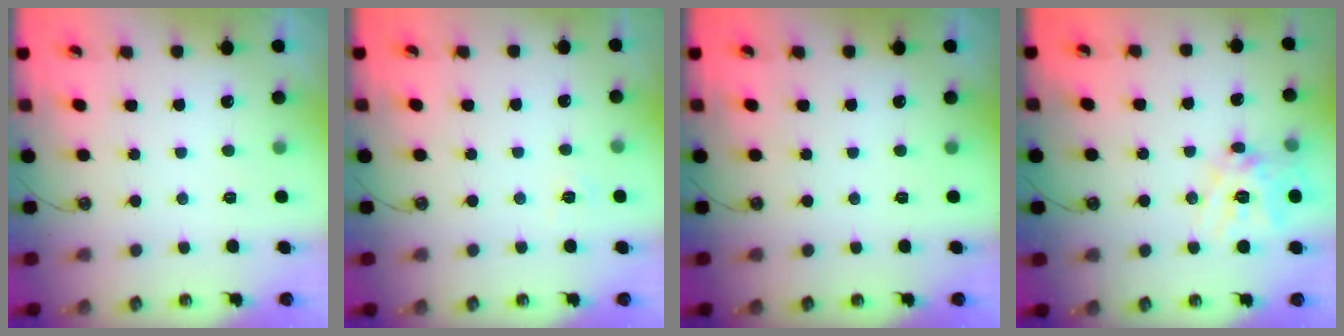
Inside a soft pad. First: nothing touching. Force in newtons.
{"total": 3.8, "press": 3.8, "slide": 0.5}
{"total": 0.0}
{"total": 14.7, "press": 14.6, "slide": 1.8}